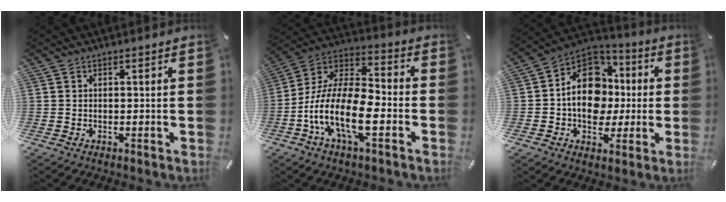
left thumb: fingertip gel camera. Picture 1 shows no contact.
{"total": 15.7, "force": [-6.9, 6.7, 12.4], "torque": [-0.270, 0.007, -0.127]}
{"total": 15.5, "force": [-1.0, 12.6, 9.0], "torque": [-0.172, 0.010, -0.019]}